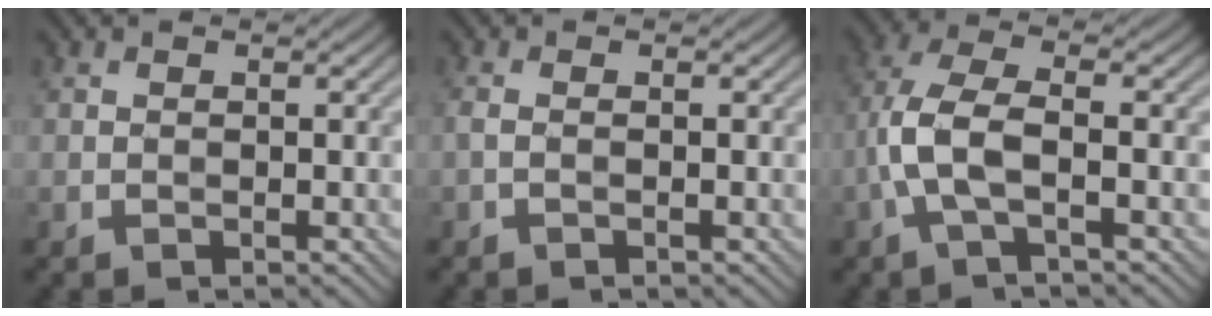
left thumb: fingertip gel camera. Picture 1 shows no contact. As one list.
[{"total": 1.0, "force": [-0.4, 0.2, 0.9], "torque": [-0.024, 0.001, -0.011]}, {"total": 6.3, "force": [-1.7, 2.1, 5.7], "torque": [-0.136, 0.011, -0.044]}]